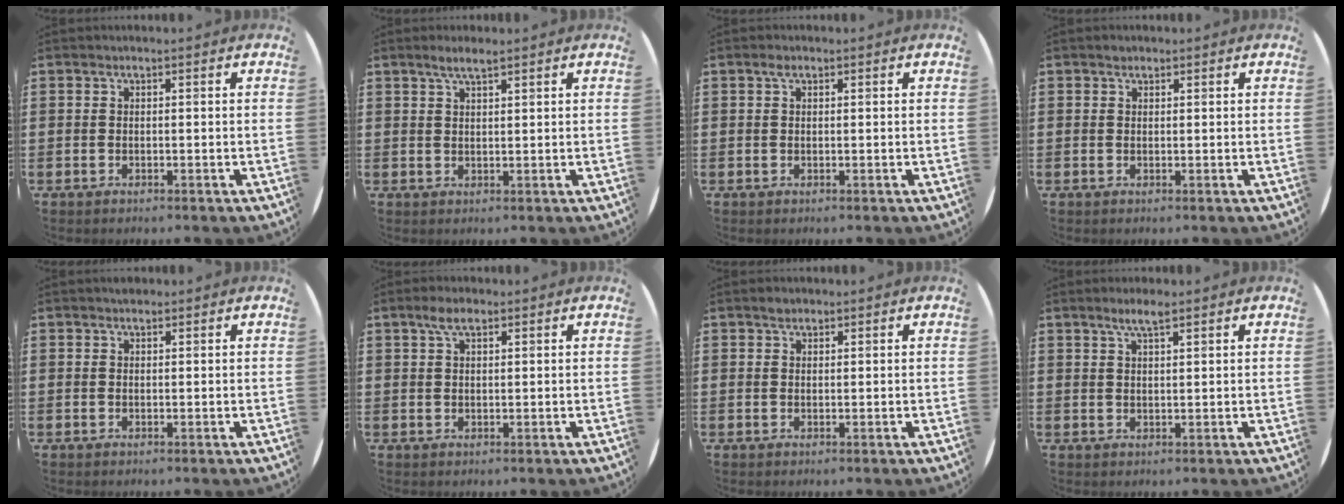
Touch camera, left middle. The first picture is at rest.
{"total": 2.5, "force": [1.9, 0.4, 1.5], "torque": [-0.032, 0.004, 0.034]}
{"total": 1.0, "force": [0.5, 0.5, 0.7], "torque": [-0.015, 0.005, 0.008]}
{"total": 0.7, "force": [0.6, 0.4, 0.1], "torque": [0.005, -0.001, 0.010]}
{"total": 0.6, "force": [0.6, 0.2, 0.0], "torque": [-0.001, 0.003, 0.011]}
{"total": 3.0, "force": [1.9, 1.2, 2.0], "torque": [-0.035, 0.005, 0.032]}
{"total": 1.1, "force": [0.9, 0.5, 0.3], "torque": [-0.008, 0.004, 0.018]}
{"total": 3.0, "force": [2.3, 0.5, 1.9], "torque": [-0.033, 0.001, 0.038]}